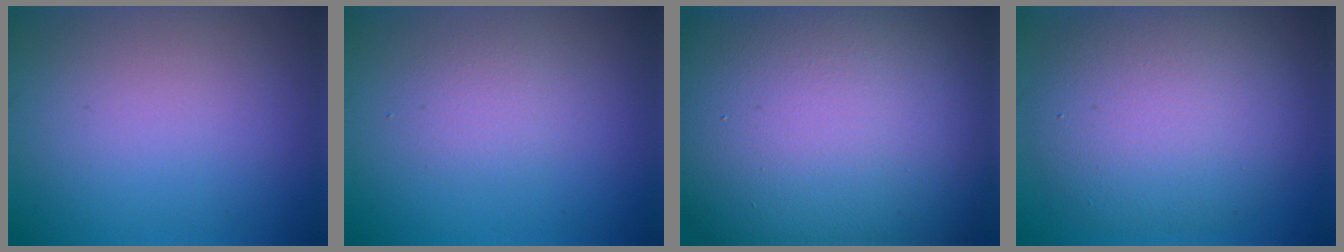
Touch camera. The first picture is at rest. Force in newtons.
{"total": 1.7, "press": 1.7, "slide": 0.1}
{"total": 25.8, "press": 25.7, "slide": 1.5}
{"total": 8.6, "press": 8.6, "slide": 0.3}